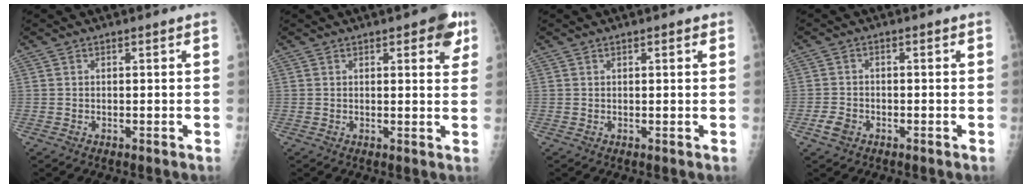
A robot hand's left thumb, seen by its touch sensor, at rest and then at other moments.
{"total": 5.9, "force": [2.9, 2.3, 4.5], "torque": [-0.031, -0.008, 0.027]}
{"total": 1.2, "force": [0.7, 0.4, 0.9], "torque": [-0.012, 0.000, 0.007]}
{"total": 2.9, "force": [-1.5, 2.0, 1.4], "torque": [-0.023, 0.005, -0.026]}